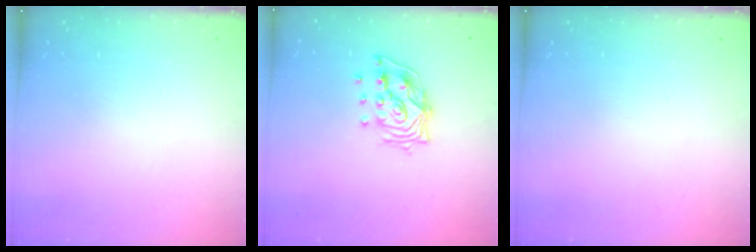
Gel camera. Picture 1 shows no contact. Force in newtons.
{"total": 11.7, "press": 11.6, "slide": 1.4}
{"total": 0.0}